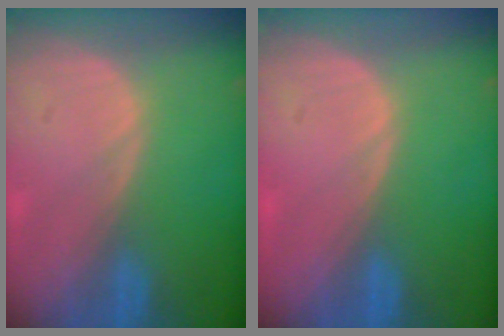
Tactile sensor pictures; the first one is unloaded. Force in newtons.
{"total": 0.0}